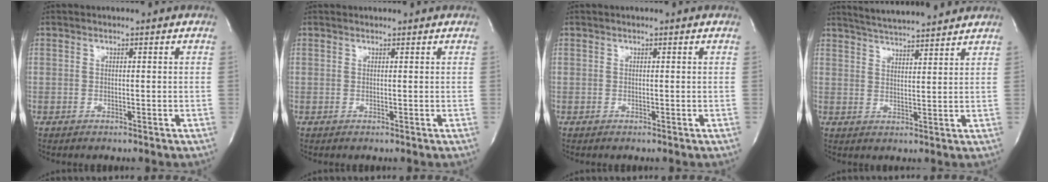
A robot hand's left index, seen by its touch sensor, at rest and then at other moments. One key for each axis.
{"total": 0.9, "fx": 0.9, "fy": 0.1, "fz": 0.0, "tx": -0.007, "ty": 0.009, "tz": 0.016}
{"total": 0.0}
{"total": 10.4, "fx": 9.7, "fy": 0.1, "fz": 3.7, "tx": -0.071, "ty": 0.019, "tz": 0.146}